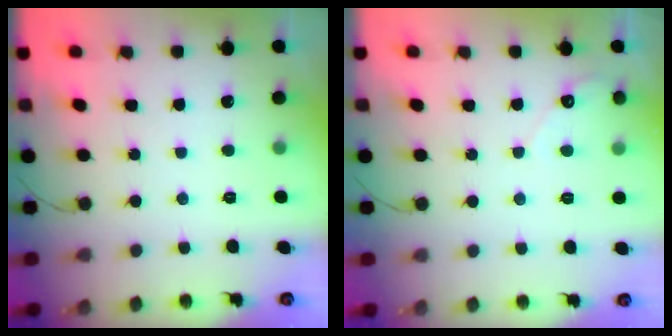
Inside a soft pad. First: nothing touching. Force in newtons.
{"total": 2.8, "press": 2.8, "slide": 0.2}